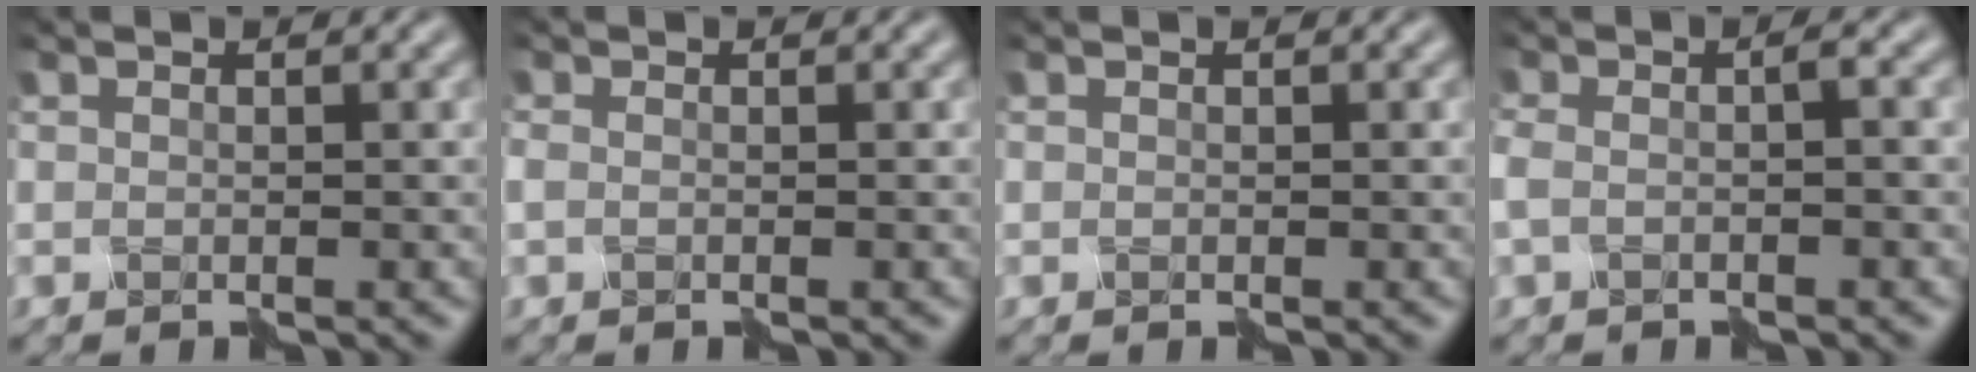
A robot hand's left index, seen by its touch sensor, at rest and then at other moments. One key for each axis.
{"total": 0.8, "fx": -0.3, "fy": 0.6, "fz": 0.6, "tx": -0.007, "ty": 0.005, "tz": -0.007}
{"total": 0.0}
{"total": 2.1, "fx": -1.0, "fy": 0.6, "fz": 1.7, "tx": -0.044, "ty": 0.004, "tz": -0.021}